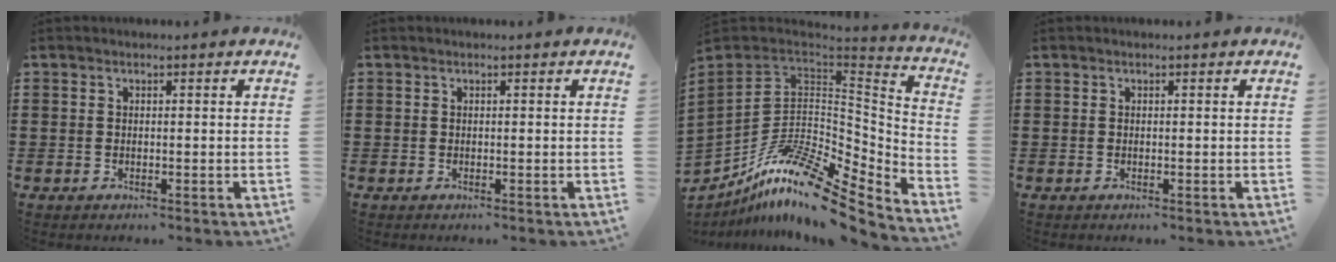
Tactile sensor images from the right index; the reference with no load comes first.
{"total": 0.0}
{"total": 15.6, "force": [-10.3, 5.6, 10.2], "torque": [-0.205, 0.025, -0.192]}
{"total": 0.0}